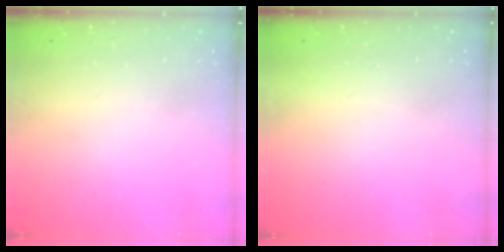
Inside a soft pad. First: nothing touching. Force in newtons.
{"total": 1.6, "press": 1.5, "slide": 0.1}